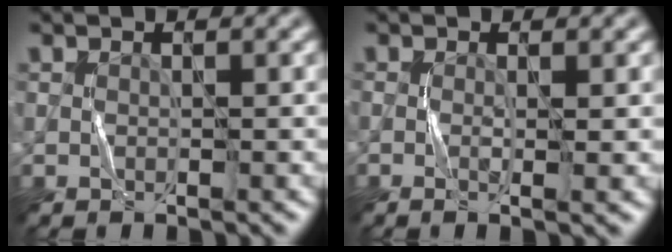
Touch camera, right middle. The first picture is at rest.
{"total": 1.3, "force": [-0.1, 0.1, 1.3], "torque": [-0.020, -0.003, -0.003]}